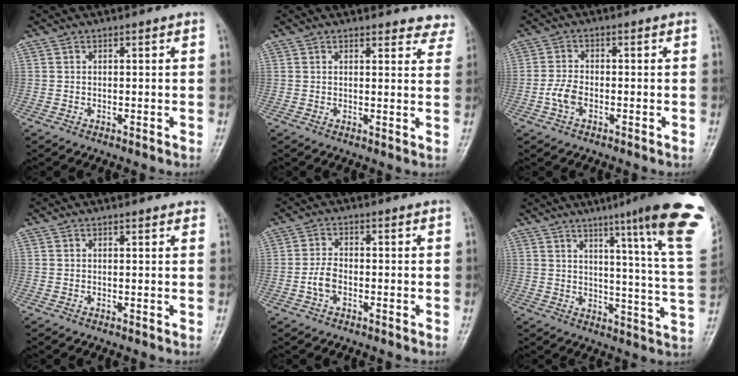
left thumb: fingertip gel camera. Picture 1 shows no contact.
{"total": 6.4, "force": [6.0, 2.1, 0.5], "torque": [0.042, -0.028, 0.039]}
{"total": 3.6, "force": [-1.4, 2.1, 2.5], "torque": [-0.052, 0.010, -0.032]}
{"total": 1.5, "force": [1.2, 0.4, 0.7], "torque": [-0.004, 0.000, 0.013]}
{"total": 3.3, "force": [-1.3, 2.0, 2.3], "torque": [-0.046, 0.011, -0.028]}
{"total": 22.1, "force": [13.1, 0.9, 17.8], "torque": [-0.217, -0.073, 0.161]}